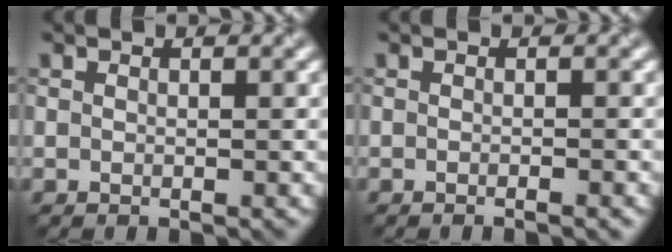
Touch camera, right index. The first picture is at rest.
{"total": 1.1, "force": [-0.6, 0.2, 0.9], "torque": [-0.008, -0.003, -0.013]}